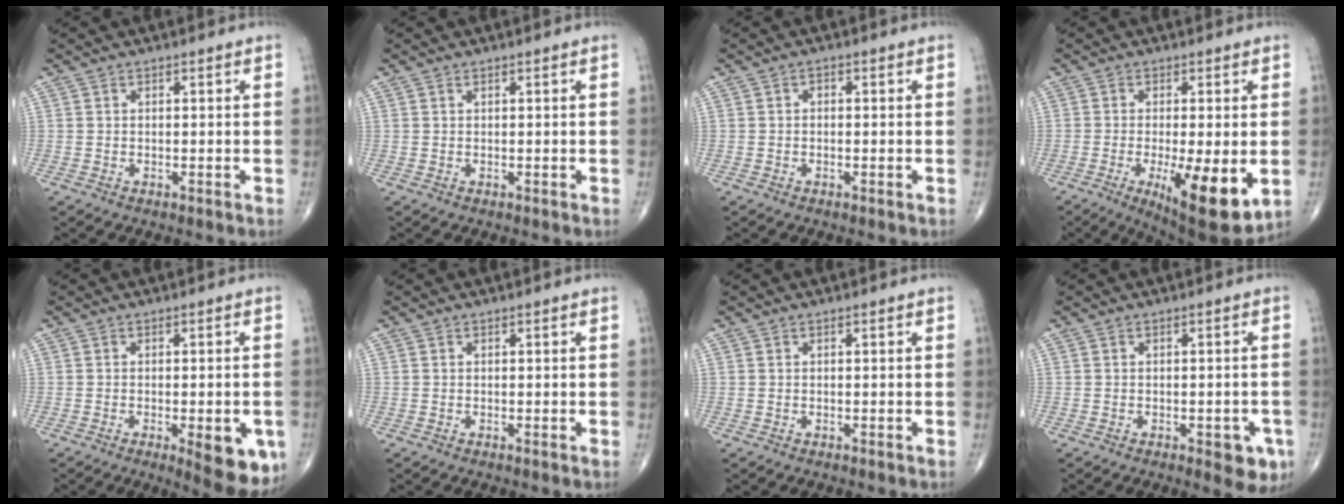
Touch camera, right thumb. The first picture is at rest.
{"total": 0.0}
{"total": 0.9, "force": [-0.1, 0.7, 0.6], "torque": [-0.003, 0.003, -0.005]}
{"total": 13.7, "force": [-3.5, 3.8, 12.7], "torque": [-0.187, -0.027, -0.043]}
{"total": 10.4, "force": [-3.6, 3.5, 9.1], "torque": [-0.093, -0.007, -0.037]}
{"total": 0.0}
{"total": 0.0}
{"total": 5.3, "force": [-2.2, 2.4, 4.2], "torque": [-0.030, 0.004, -0.021]}